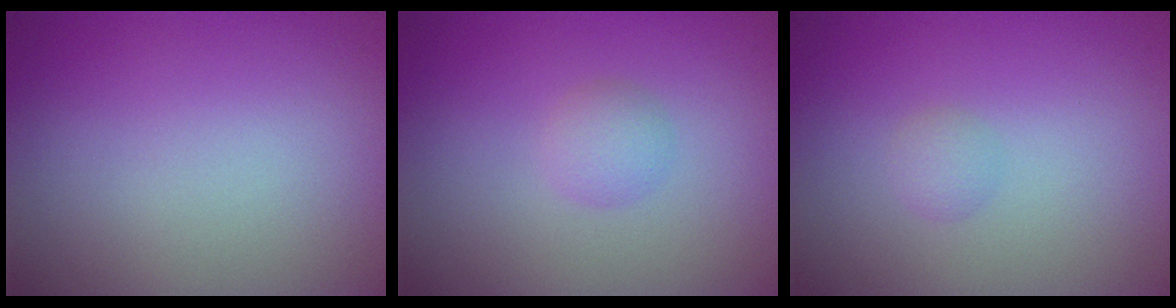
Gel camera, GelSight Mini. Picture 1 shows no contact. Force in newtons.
{"total": 1.4, "press": 1.4, "slide": 0.0}
{"total": 1.0, "press": 1.0, "slide": 0.1}